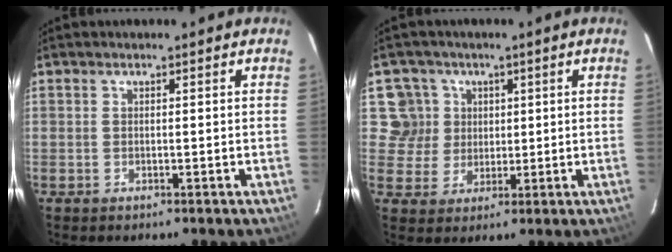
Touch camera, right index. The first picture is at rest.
{"total": 6.2, "force": [1.8, 5.9, 0.2], "torque": [-0.003, 0.012, 0.029]}